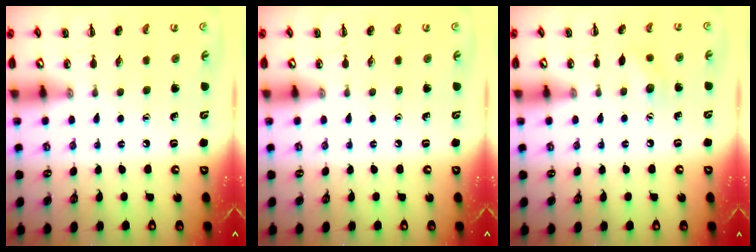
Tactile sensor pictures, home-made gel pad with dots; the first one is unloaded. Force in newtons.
{"total": 0.0}
{"total": 6.2, "press": 6.0, "slide": 1.6}